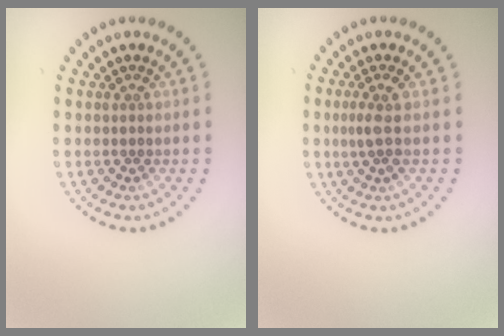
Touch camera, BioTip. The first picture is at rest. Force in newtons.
{"total": 1.8, "press": 1.4, "slide": 1.1}